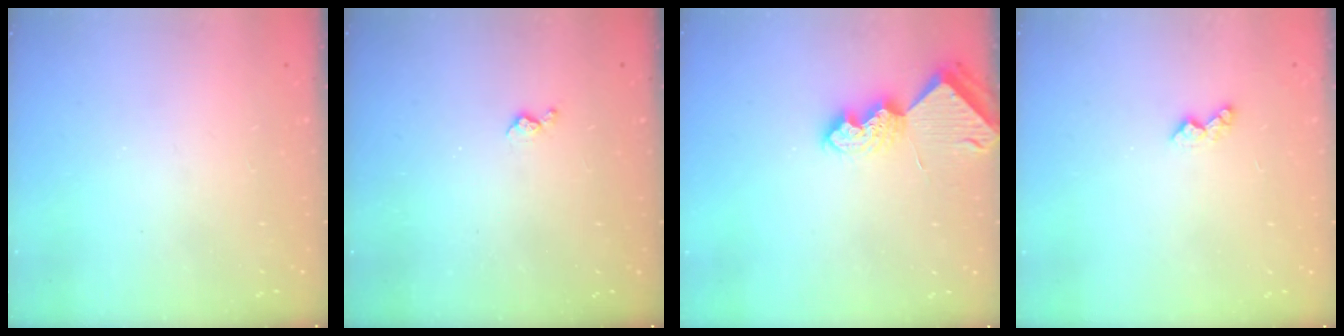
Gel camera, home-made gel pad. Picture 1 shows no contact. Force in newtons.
{"total": 3.7, "press": 3.6, "slide": 0.7}
{"total": 7.2, "press": 7.1, "slide": 0.7}
{"total": 3.8, "press": 3.7, "slide": 0.7}